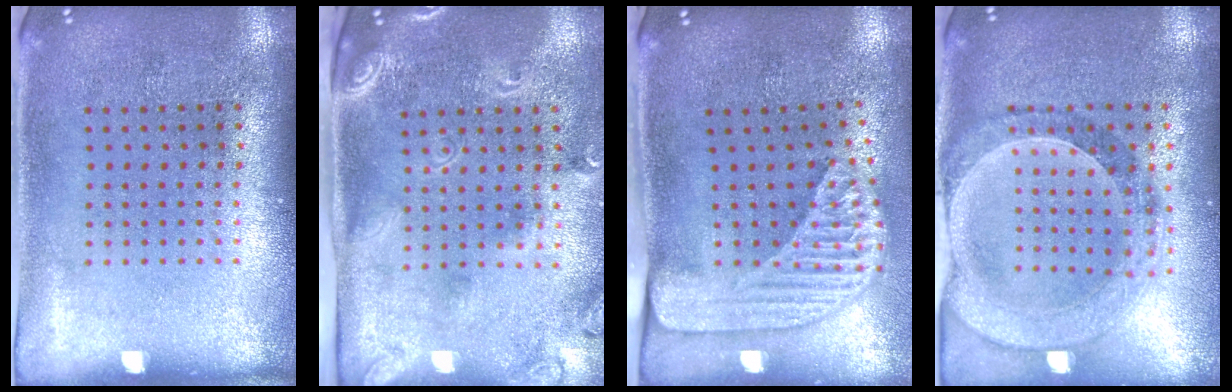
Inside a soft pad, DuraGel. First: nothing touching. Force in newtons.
{"total": 2.5, "press": 1.8, "slide": 1.7}
{"total": 2.4, "press": 1.8, "slide": 1.7}
{"total": 1.5, "press": 1.5, "slide": 0.3}